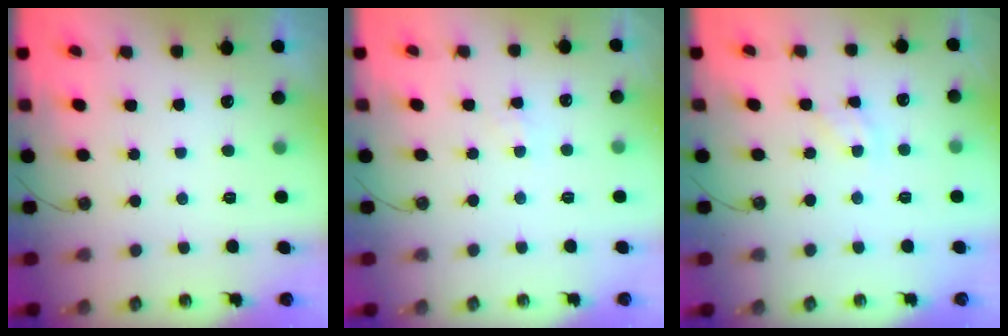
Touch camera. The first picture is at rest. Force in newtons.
{"total": 1.6, "press": 1.5, "slide": 0.3}
{"total": 3.2, "press": 3.2, "slide": 0.2}